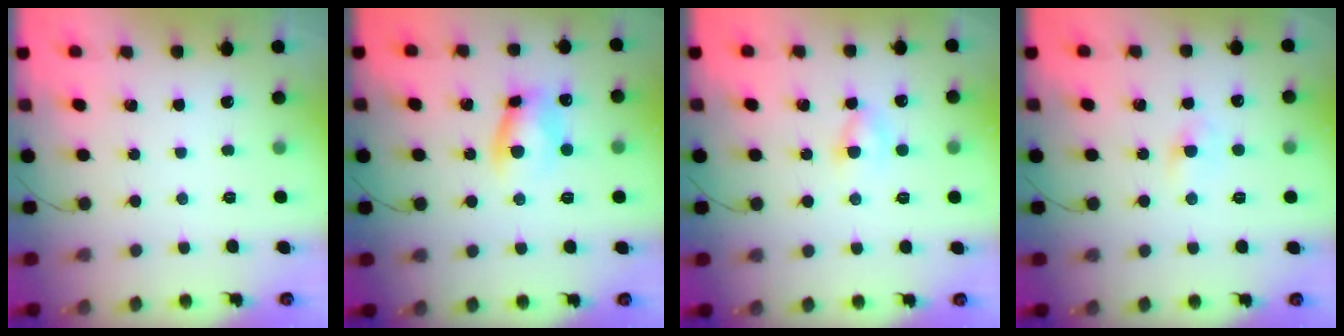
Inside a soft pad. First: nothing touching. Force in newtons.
{"total": 7.3, "press": 7.3, "slide": 0.3}
{"total": 2.9, "press": 2.6, "slide": 1.2}
{"total": 2.2, "press": 1.9, "slide": 1.1}